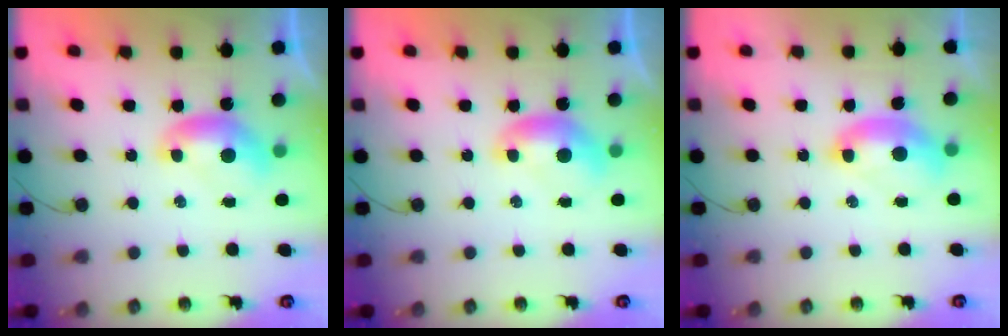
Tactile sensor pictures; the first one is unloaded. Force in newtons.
{"total": 0.0}
{"total": 2.5, "press": 2.5, "slide": 0.6}